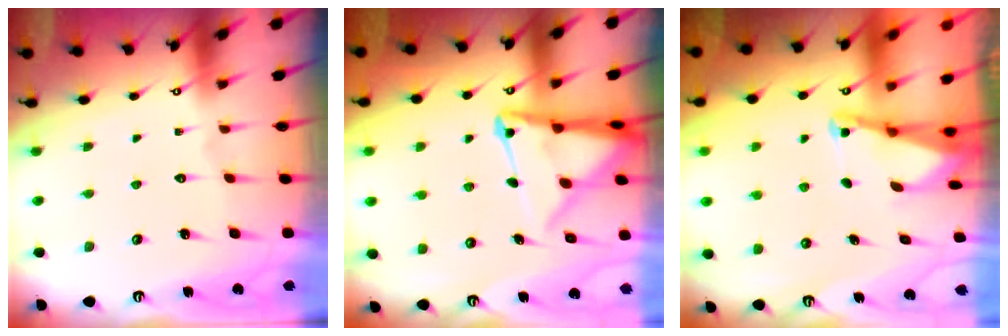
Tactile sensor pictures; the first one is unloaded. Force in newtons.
{"total": 9.4, "press": 9.3, "slide": 1.0}
{"total": 2.1, "press": 2.0, "slide": 0.3}